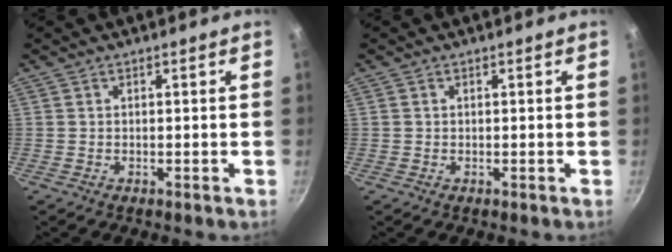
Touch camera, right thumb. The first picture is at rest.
{"total": 0.0}